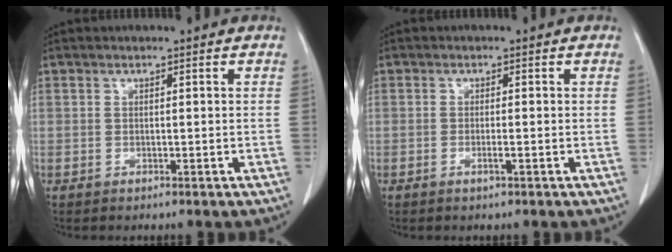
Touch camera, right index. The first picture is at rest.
{"total": 1.1, "force": [-0.5, 0.0, 1.0], "torque": [-0.021, 0.000, -0.008]}